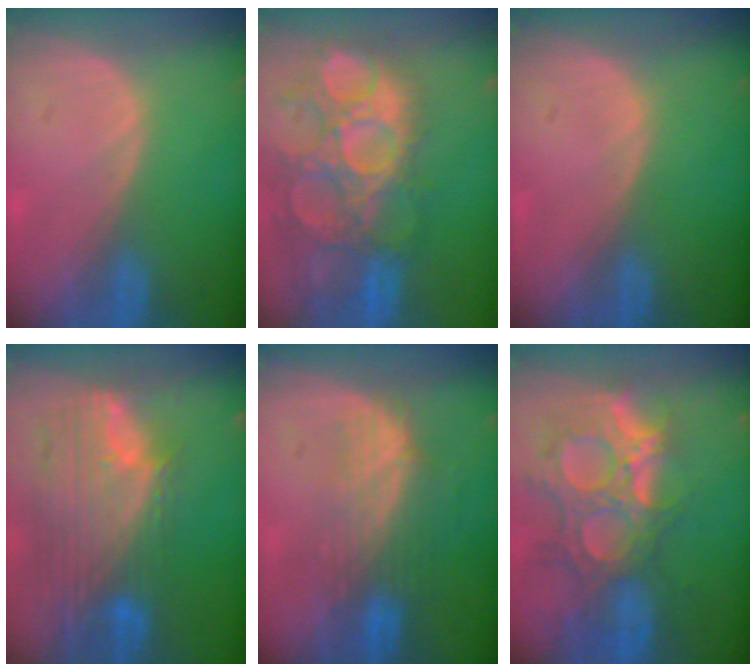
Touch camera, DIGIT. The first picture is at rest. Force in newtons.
{"total": 15.1, "press": 12.7, "slide": 8.3}
{"total": 0.0}
{"total": 11.9, "press": 10.1, "slide": 6.3}
{"total": 7.6, "press": 6.9, "slide": 3.1}
{"total": 13.3, "press": 11.4, "slide": 6.9}